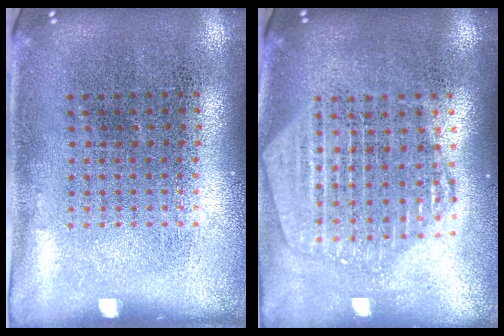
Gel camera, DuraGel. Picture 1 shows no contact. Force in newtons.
{"total": 2.3, "press": 2.0, "slide": 1.0}